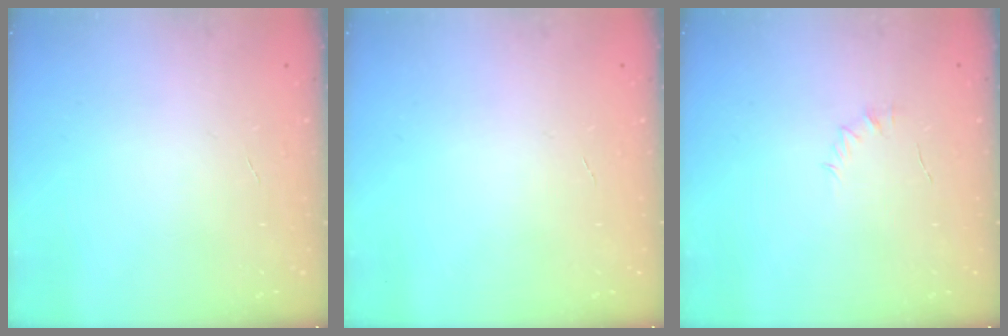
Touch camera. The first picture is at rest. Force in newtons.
{"total": 0.0}
{"total": 4.5, "press": 4.3, "slide": 1.4}